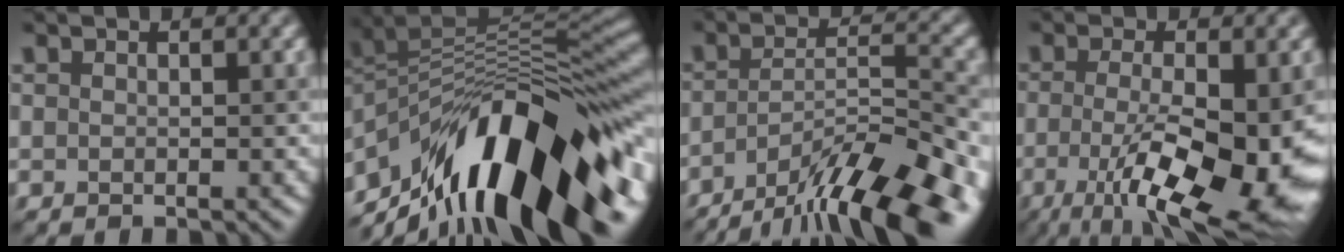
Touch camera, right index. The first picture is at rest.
{"total": 16.5, "force": [-7.6, 6.8, 13.0], "torque": [-0.210, 0.022, -0.136]}
{"total": 12.9, "force": [-8.9, 3.1, 8.8], "torque": [-0.146, 0.007, -0.147]}
{"total": 12.6, "force": [-3.9, 3.9, 11.3], "torque": [-0.195, -0.028, -0.055]}